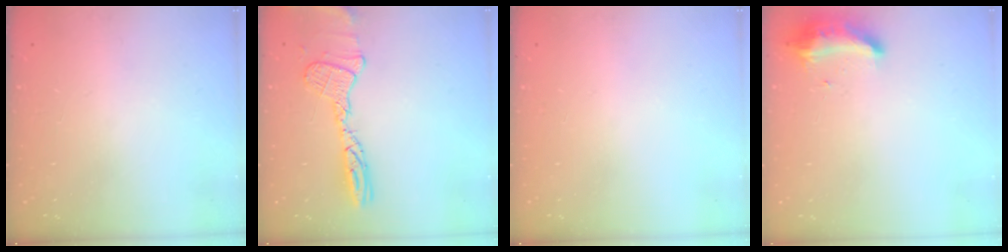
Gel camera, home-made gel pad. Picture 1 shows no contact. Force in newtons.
{"total": 12.8, "press": 12.7, "slide": 1.0}
{"total": 0.0}
{"total": 9.3, "press": 9.3, "slide": 0.8}